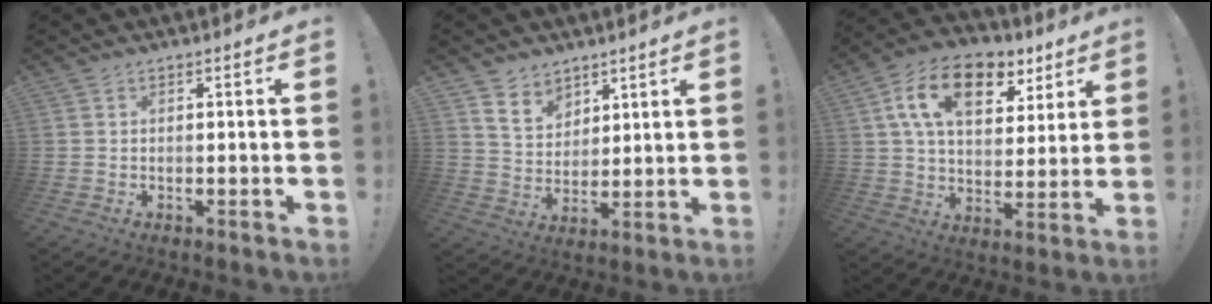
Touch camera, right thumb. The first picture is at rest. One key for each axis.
{"total": 7.9, "fx": 6.0, "fy": 4.8, "fz": 1.8, "tx": -0.034, "ty": -0.042, "tz": 0.117}
{"total": 17.2, "fx": 8.3, "fy": 10.3, "fz": 10.9, "tx": -0.181, "ty": -0.027, "tz": 0.148}